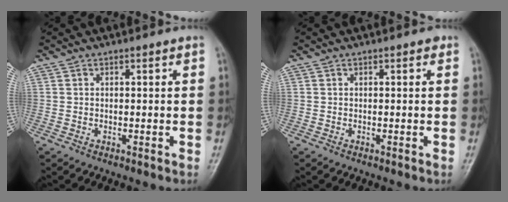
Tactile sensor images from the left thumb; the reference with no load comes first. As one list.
[{"total": 0.5, "force": [0.1, 0.4, 0.3], "torque": [0.005, 0.002, -0.003]}]